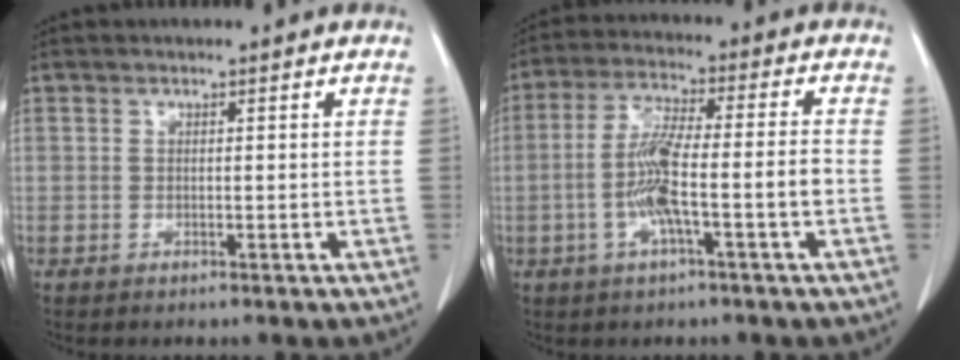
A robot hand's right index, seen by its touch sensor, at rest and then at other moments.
{"total": 9.2, "force": [-2.5, 0.4, 8.8], "torque": [-0.176, 0.014, -0.046]}